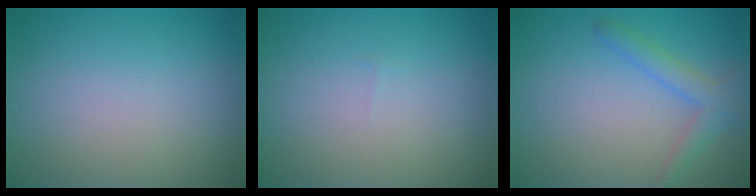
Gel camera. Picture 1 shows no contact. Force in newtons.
{"total": 0.0}
{"total": 2.5, "press": 2.5, "slide": 0.2}